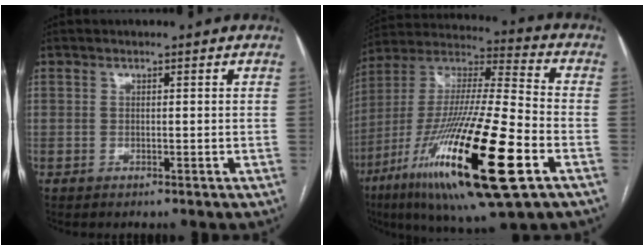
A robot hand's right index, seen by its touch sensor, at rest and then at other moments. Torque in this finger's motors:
{"motor_torque": [2.14, 0.00, 1.05, 0.21]}